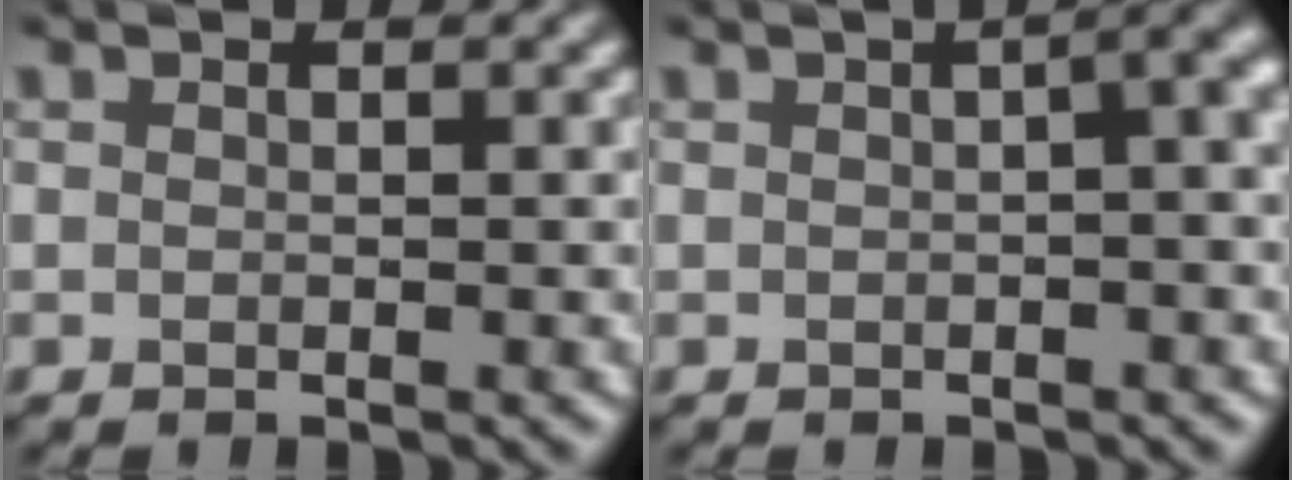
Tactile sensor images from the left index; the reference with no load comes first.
{"total": 6.7, "force": [1.2, 3.1, 5.8], "torque": [-0.032, 0.031, -0.004]}